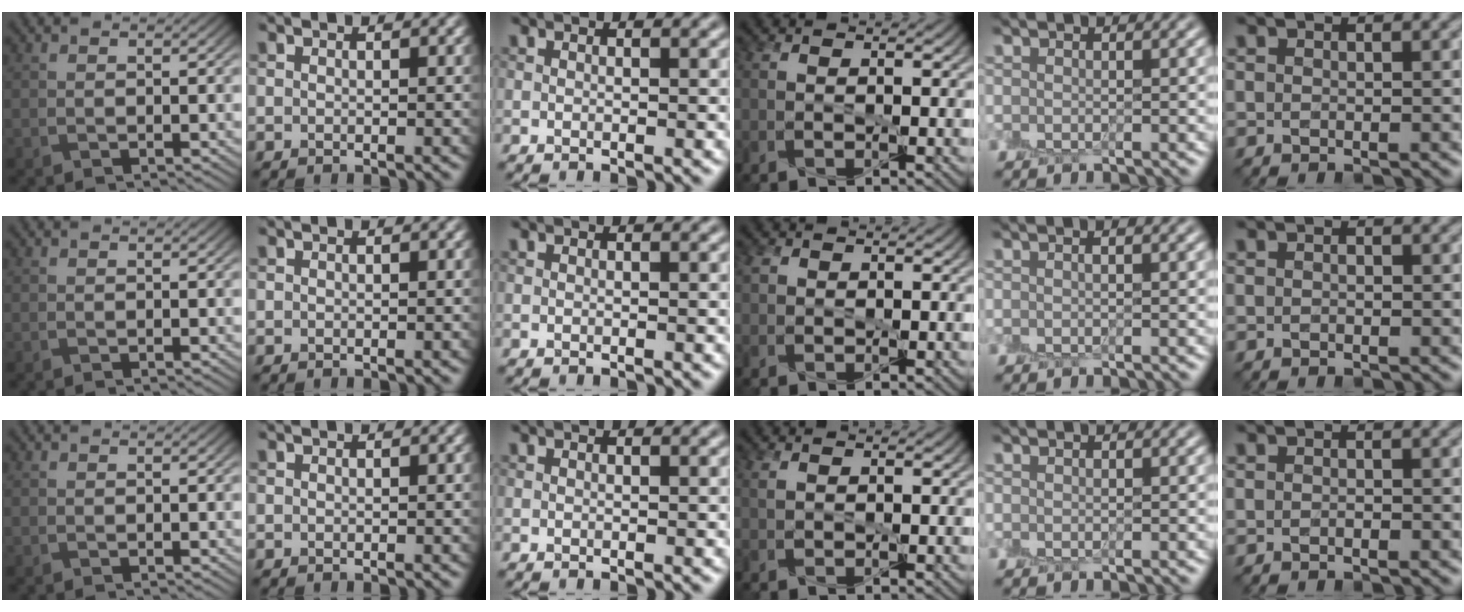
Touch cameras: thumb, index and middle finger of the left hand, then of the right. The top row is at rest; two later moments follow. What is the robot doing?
{"motion": "peel", "object": "sticky note"}